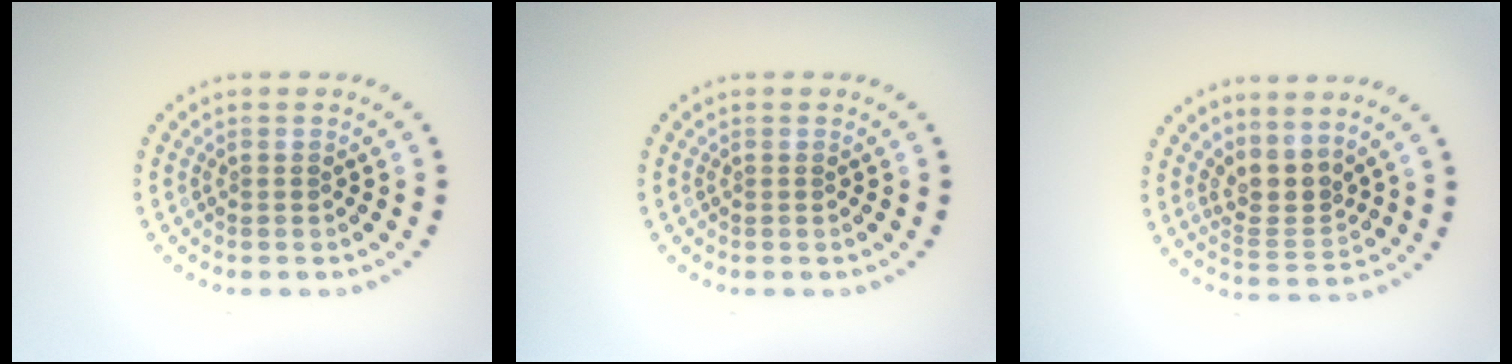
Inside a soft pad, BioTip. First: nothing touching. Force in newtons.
{"total": 0.0}
{"total": 3.0, "press": 2.1, "slide": 2.1}